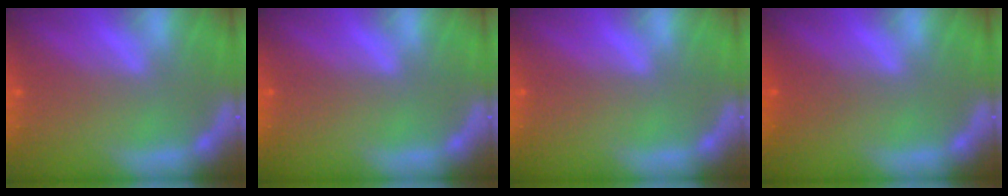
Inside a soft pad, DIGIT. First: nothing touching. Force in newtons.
{"total": 0.0}
{"total": 0.0}
{"total": 1.5}